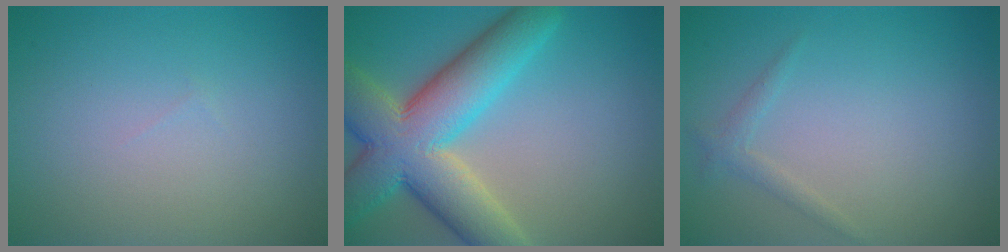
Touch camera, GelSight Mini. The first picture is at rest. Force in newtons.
{"total": 10.8, "press": 10.8, "slide": 0.7}
{"total": 1.1, "press": 1.1, "slide": 0.1}